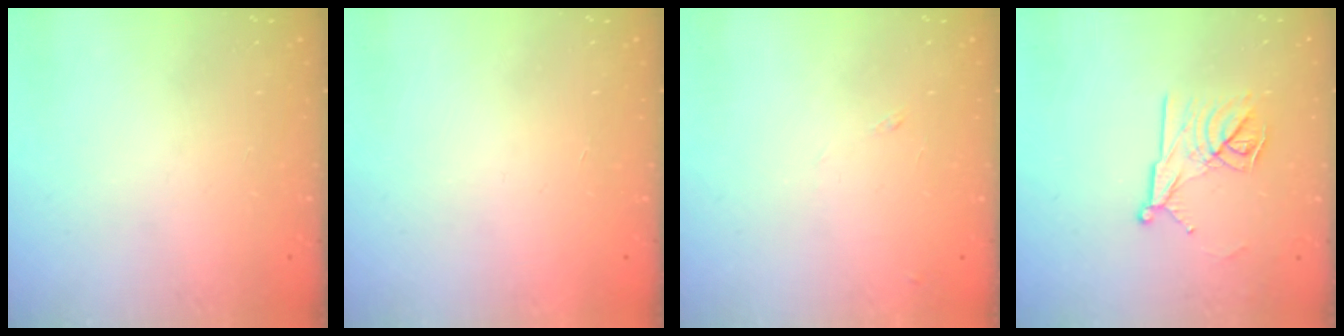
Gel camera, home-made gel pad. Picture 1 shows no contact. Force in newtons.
{"total": 1.5, "press": 1.5, "slide": 0.1}
{"total": 5.8, "press": 5.7, "slide": 0.8}
{"total": 12.0, "press": 12.0, "slide": 0.1}